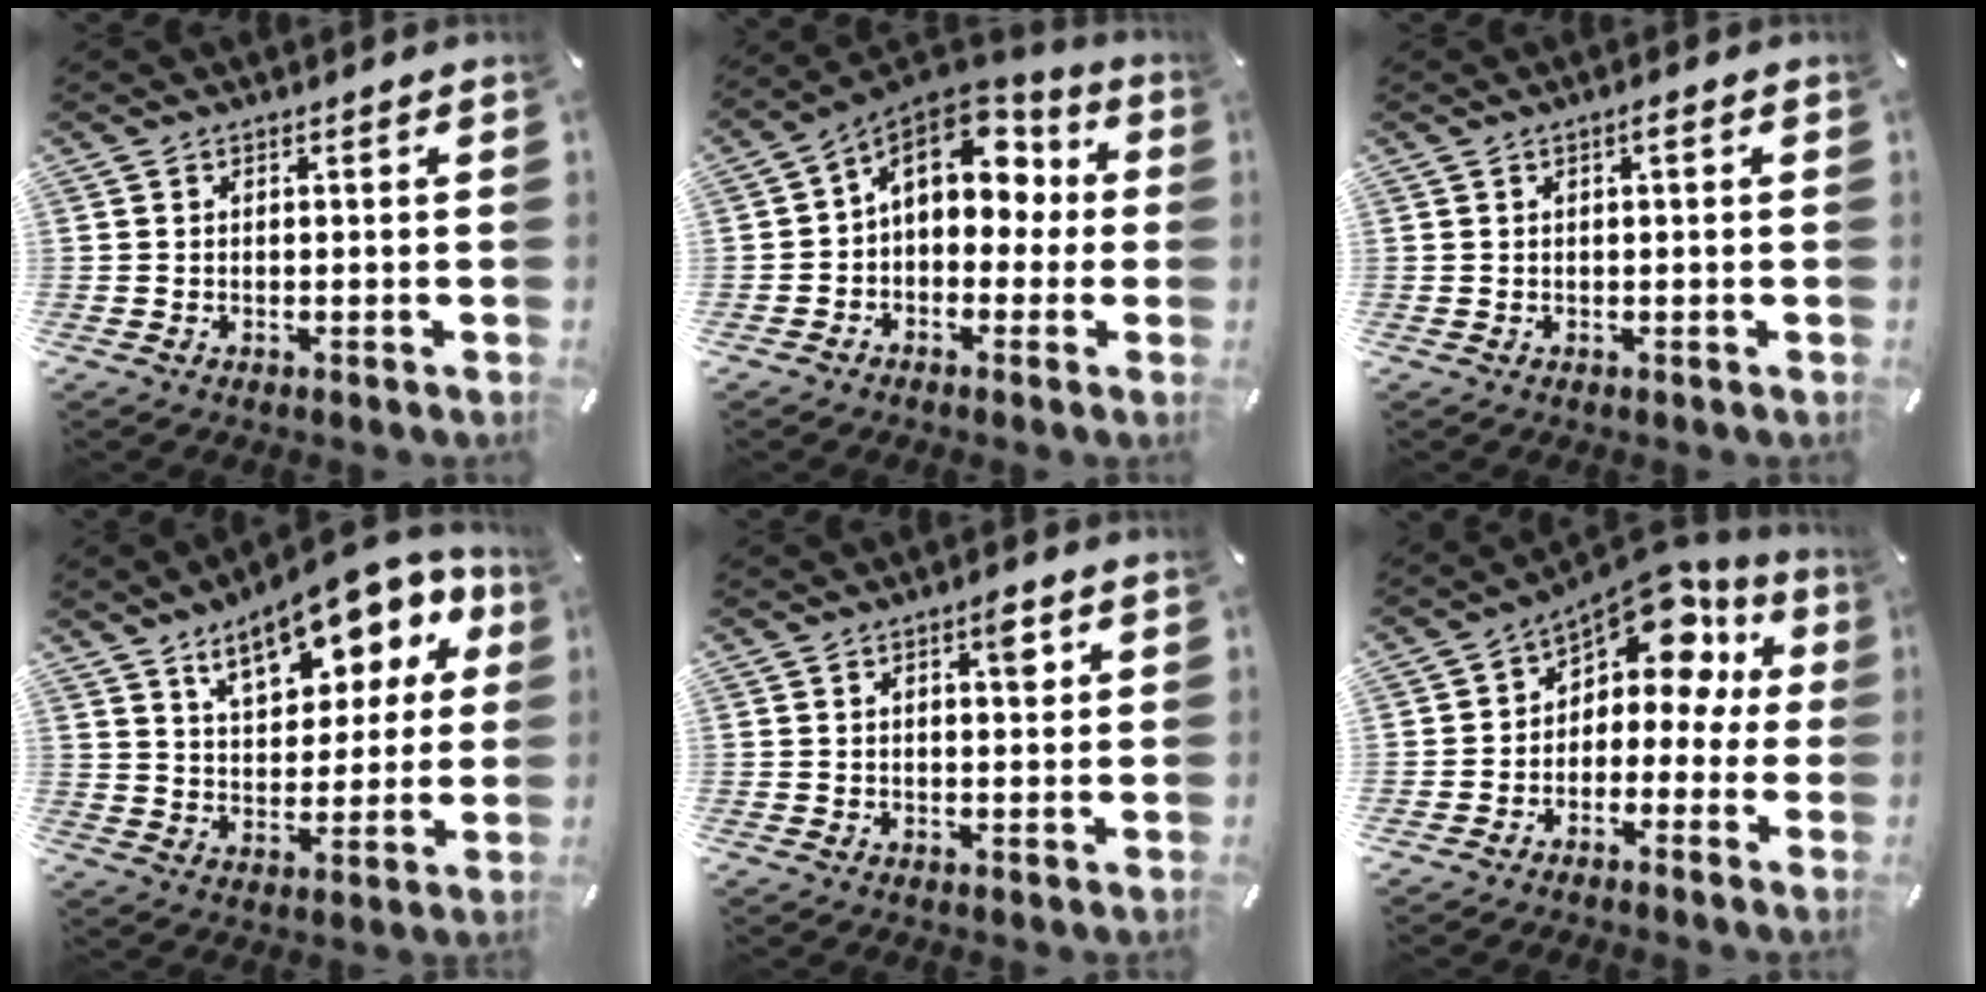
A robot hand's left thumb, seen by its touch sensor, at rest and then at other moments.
{"total": 13.0, "force": [3.7, 9.2, 8.3], "torque": [-0.126, -0.014, 0.063]}
{"total": 1.2, "force": [0.3, 0.2, 1.2], "torque": [-0.023, 0.002, 0.005]}
{"total": 16.2, "force": [10.3, 8.2, 9.4], "torque": [-0.146, -0.051, 0.177]}
{"total": 4.1, "force": [1.6, 1.7, 3.4], "torque": [-0.039, -0.007, 0.019]}
{"total": 12.3, "force": [6.8, 7.1, 7.4], "torque": [-0.119, -0.050, 0.120]}